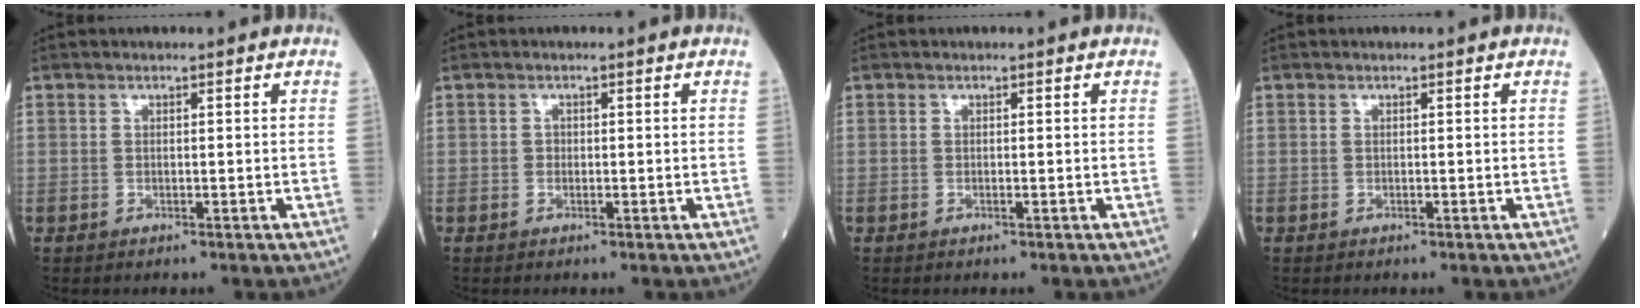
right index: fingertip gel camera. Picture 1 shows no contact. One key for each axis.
{"total": 0.6, "fx": -0.1, "fy": 0.5, "fz": 0.2, "tx": 0.000, "ty": 0.002, "tz": -0.003}
{"total": 0.0}
{"total": 0.0}